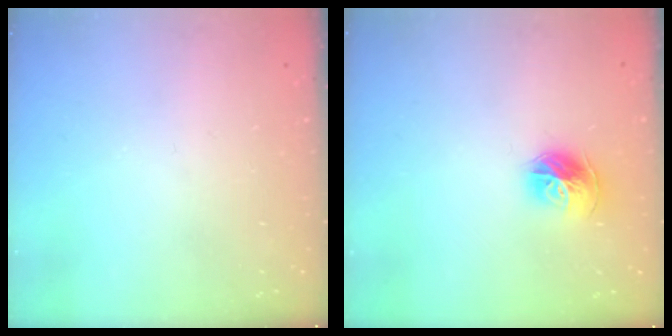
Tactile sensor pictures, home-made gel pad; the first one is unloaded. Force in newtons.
{"total": 10.6, "press": 10.5, "slide": 1.2}